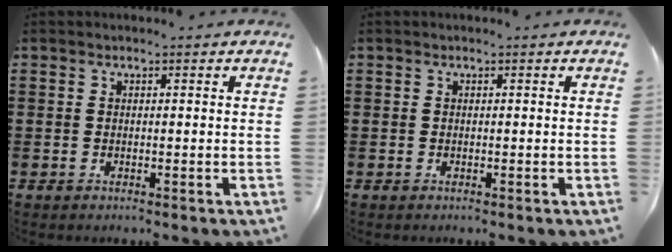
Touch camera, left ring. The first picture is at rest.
{"total": 0.0}